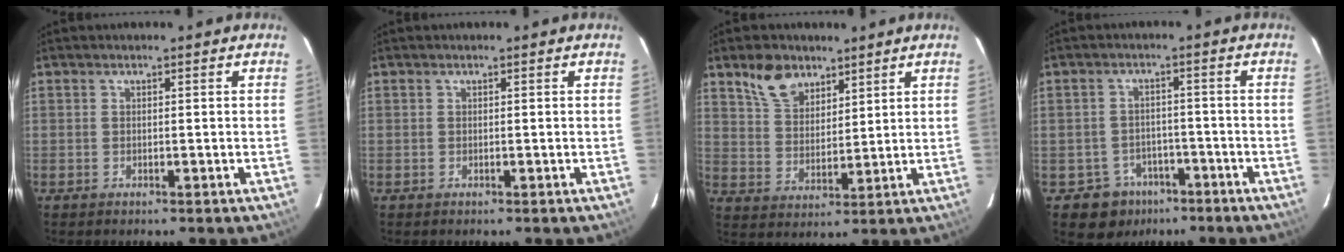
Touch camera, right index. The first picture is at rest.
{"total": 0.0}
{"total": 8.5, "force": [5.8, 5.0, 3.7], "torque": [-0.071, 0.020, 0.115]}
{"total": 6.4, "force": [-3.9, 5.1, 0.2], "torque": [-0.015, 0.030, -0.050]}